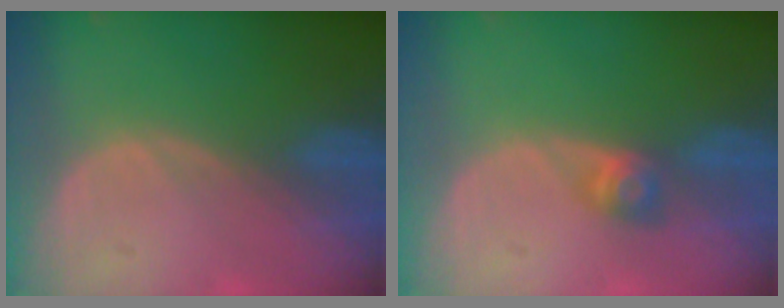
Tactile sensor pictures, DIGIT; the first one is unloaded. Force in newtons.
{"total": 2.8, "press": 2.5, "slide": 1.3}